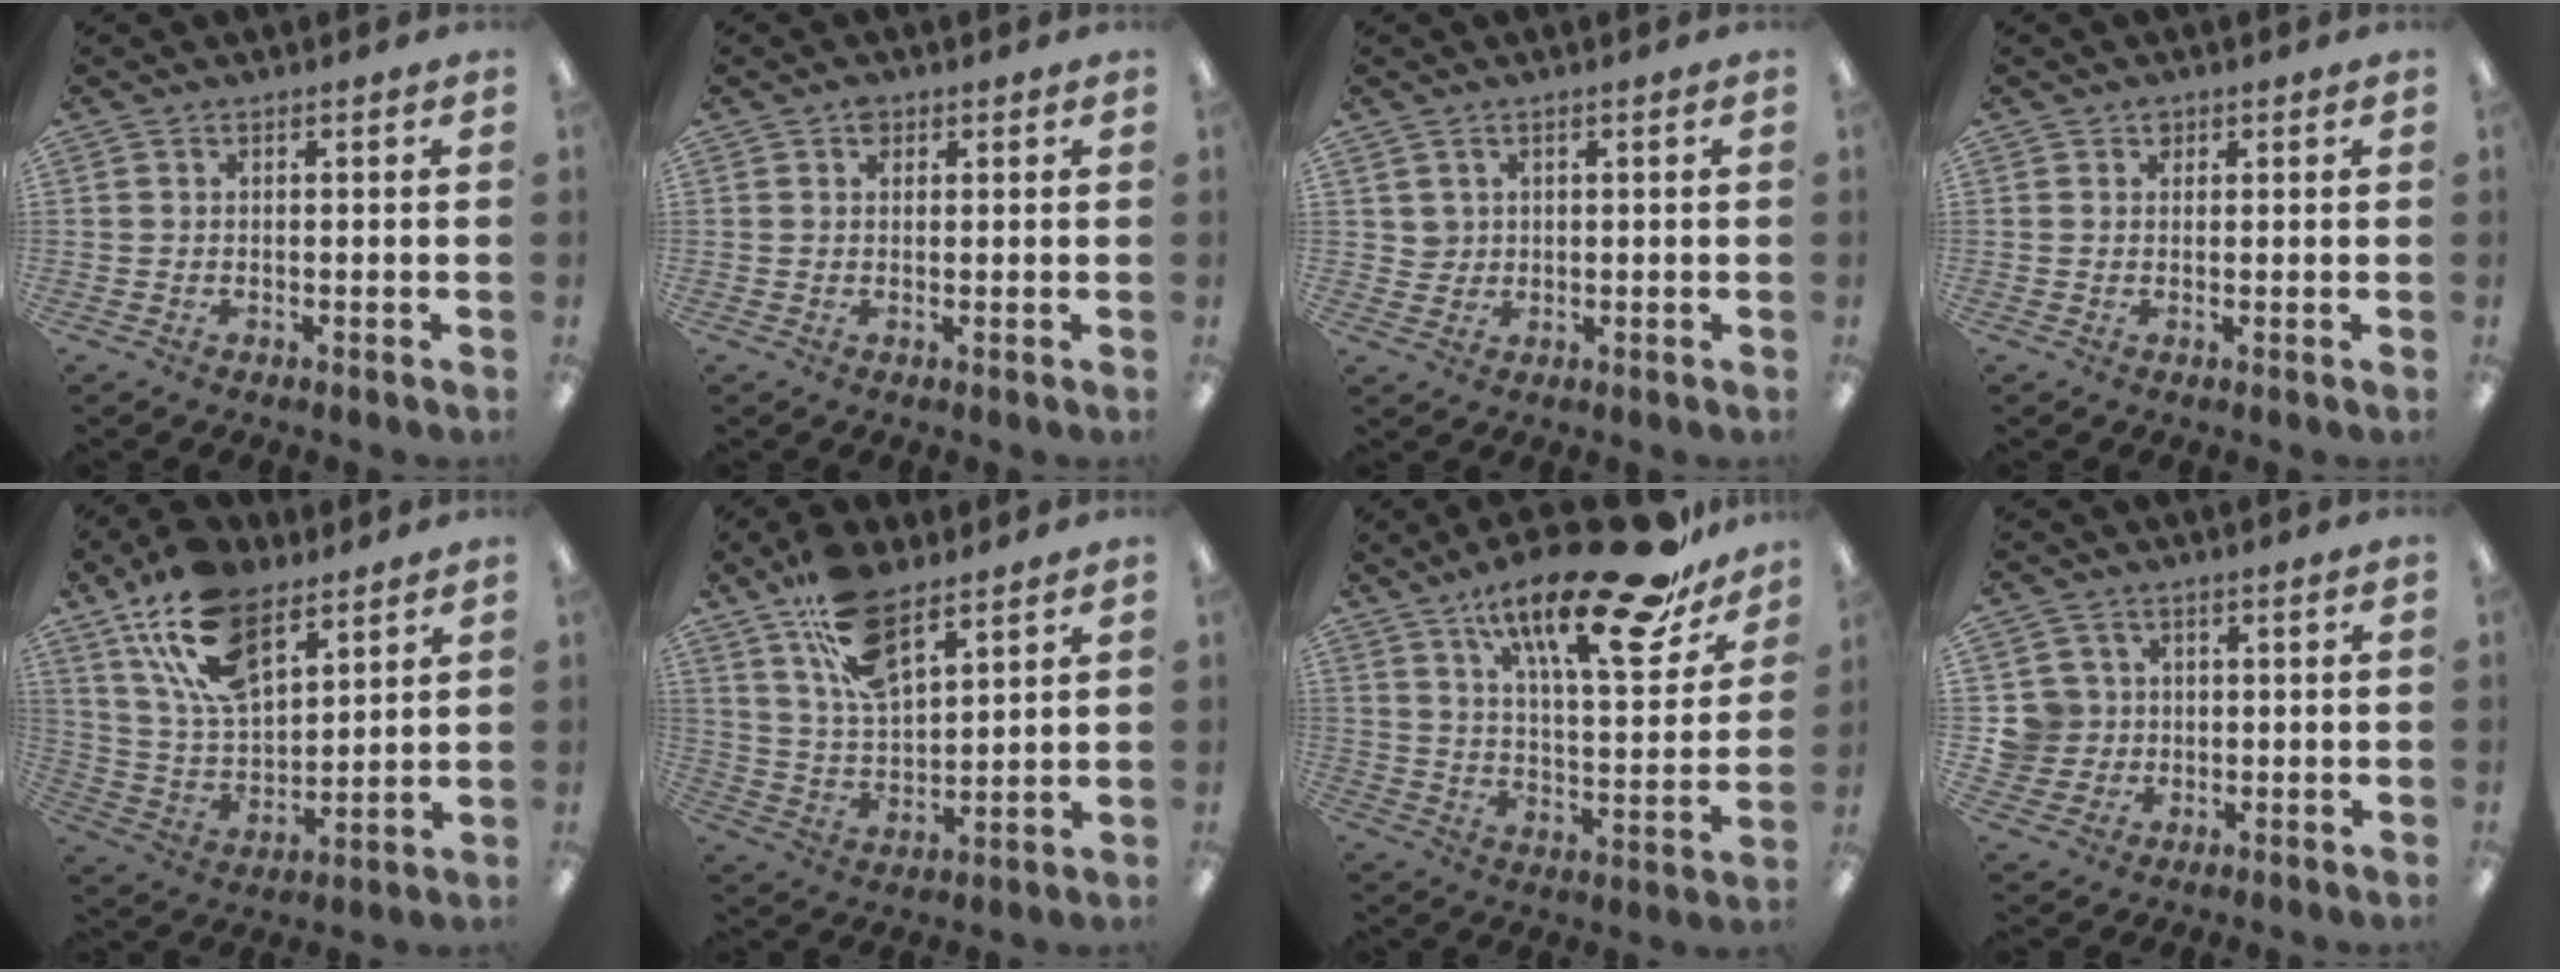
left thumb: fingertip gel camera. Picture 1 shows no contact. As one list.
[{"total": 2.0, "force": [1.1, 1.4, 1.0], "torque": [-0.006, -0.004, 0.015]}, {"total": 2.5, "force": [1.2, 2.2, 0.0], "torque": [0.000, -0.001, 0.022]}, {"total": 1.3, "force": [0.8, 1.0, 0.4], "torque": [0.007, -0.007, 0.011]}, {"total": 18.9, "force": [11.0, 10.0, 11.7], "torque": [-0.237, -0.041, 0.200]}, {"total": 14.7, "force": [9.6, 6.6, 9.0], "torque": [-0.169, -0.037, 0.177]}, {"total": 25.5, "force": [17.7, 6.7, 17.1], "torque": [-0.263, -0.111, 0.281]}, {"total": 6.2, "force": [0.8, 6.1, 0.7], "torque": [-0.034, 0.008, 0.018]}]